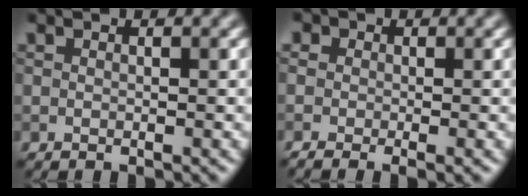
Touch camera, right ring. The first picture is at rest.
{"total": 3.3, "force": [-0.9, 2.4, 2.1], "torque": [-0.028, 0.004, -0.018]}